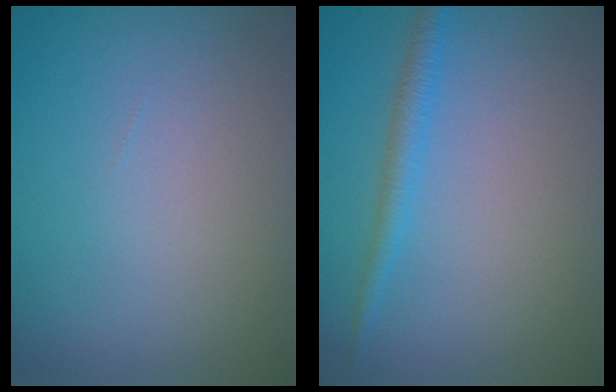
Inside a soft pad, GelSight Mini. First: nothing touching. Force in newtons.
{"total": 1.8, "press": 1.8, "slide": 0.1}